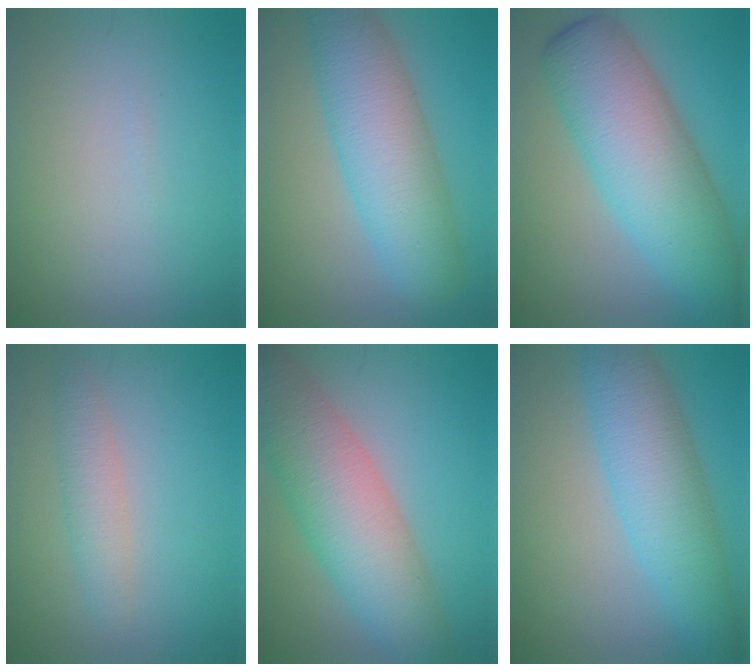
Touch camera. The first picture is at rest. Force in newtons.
{"total": 8.1, "press": 8.1, "slide": 0.2}
{"total": 10.8, "press": 10.8, "slide": 0.2}
{"total": 2.5, "press": 2.5, "slide": 0.1}
{"total": 8.1, "press": 8.1, "slide": 0.5}
{"total": 7.3, "press": 7.3, "slide": 0.2}